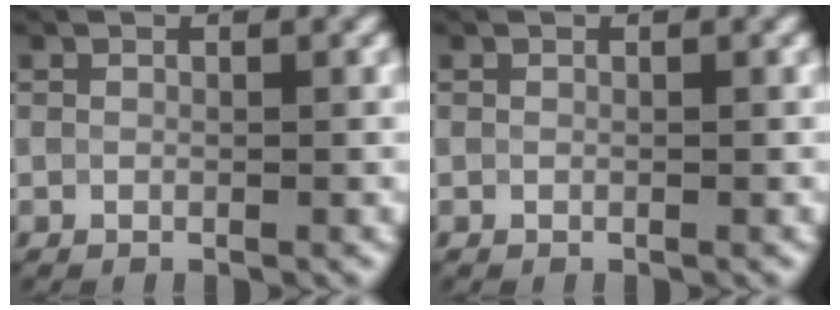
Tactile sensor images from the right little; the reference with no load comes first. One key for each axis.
{"total": 0.0}